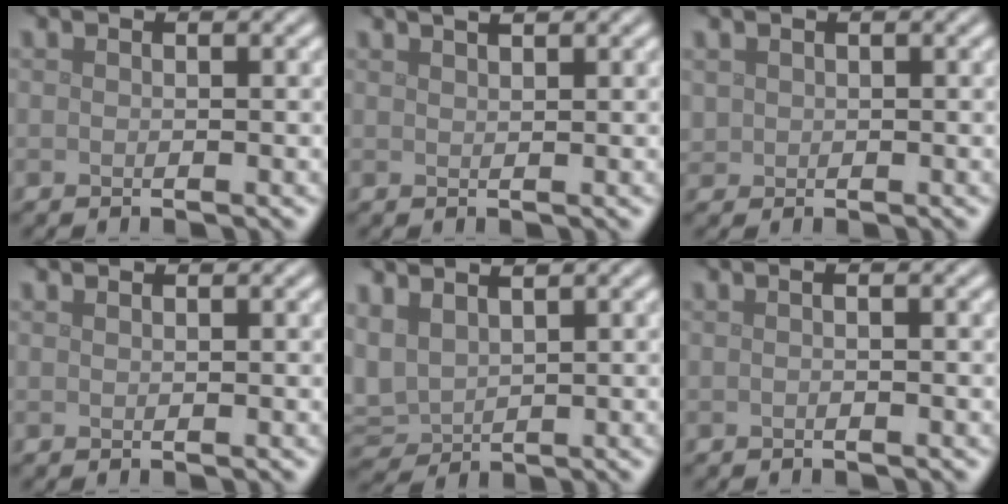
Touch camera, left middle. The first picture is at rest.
{"total": 1.8, "force": [1.4, 0.6, 1.1], "torque": [-0.002, 0.002, 0.007]}
{"total": 0.8, "force": [0.5, 0.7, 0.0], "torque": [0.000, -0.002, 0.012]}
{"total": 0.0}
{"total": 3.6, "force": [1.8, 2.3, 2.2], "torque": [-0.057, 0.006, 0.036]}
{"total": 1.1, "force": [0.1, 0.4, 1.1], "torque": [-0.013, -0.007, -0.008]}